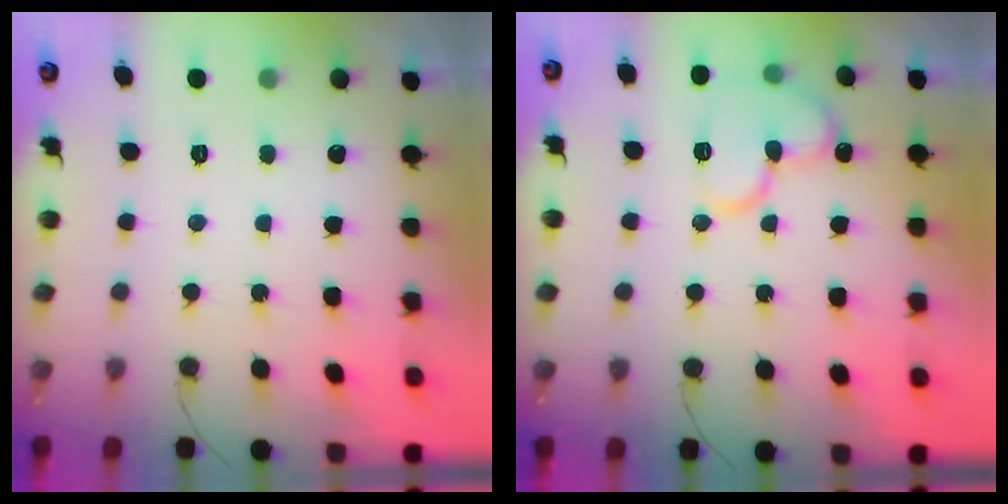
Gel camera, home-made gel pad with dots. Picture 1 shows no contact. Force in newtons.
{"total": 13.8, "press": 13.7, "slide": 1.4}